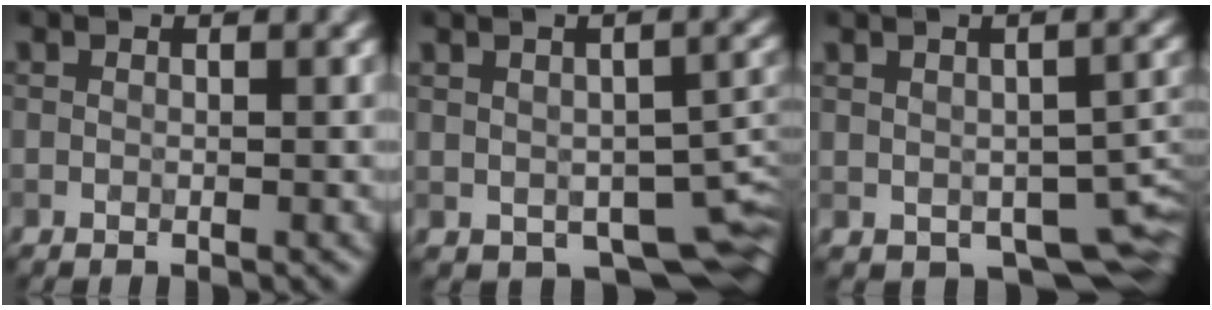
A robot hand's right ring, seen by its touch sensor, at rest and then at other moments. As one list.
[{"total": 6.2, "force": [-3.0, 3.0, 4.6], "torque": [-0.076, -0.019, -0.010]}, {"total": 5.6, "force": [-2.5, 2.8, 4.1], "torque": [-0.070, -0.021, -0.001]}]